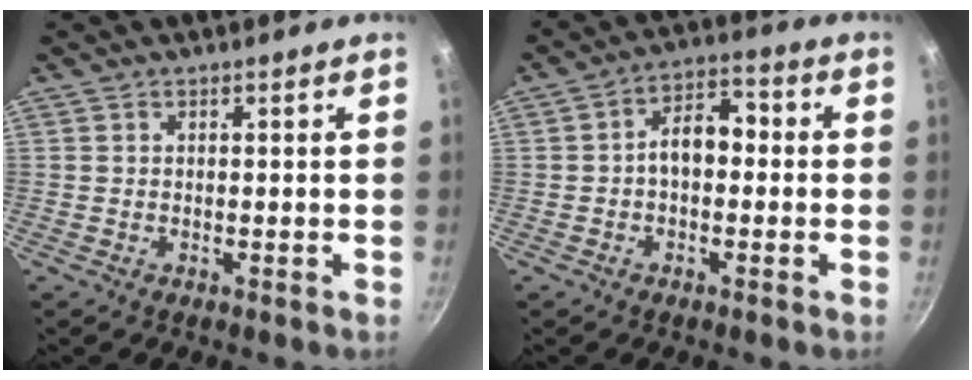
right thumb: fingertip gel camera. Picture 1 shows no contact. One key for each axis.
{"total": 7.4, "fx": -0.4, "fy": 4.9, "fz": 5.6, "tx": -0.057, "ty": 0.029, "tz": -0.020}